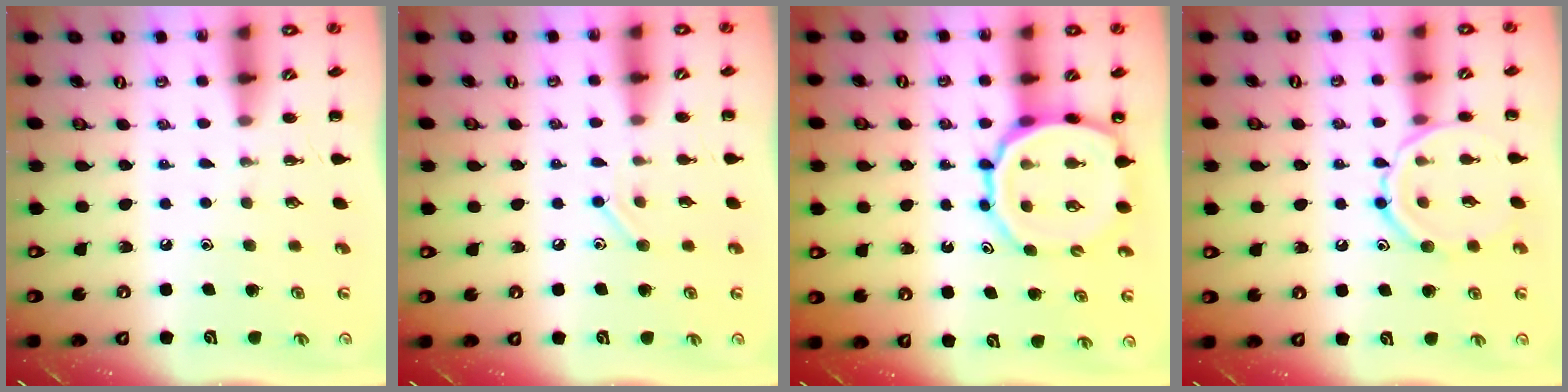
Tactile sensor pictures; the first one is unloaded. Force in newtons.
{"total": 6.7, "press": 6.5, "slide": 1.6}
{"total": 14.1, "press": 13.5, "slide": 4.1}
{"total": 12.1, "press": 12.1, "slide": 0.3}